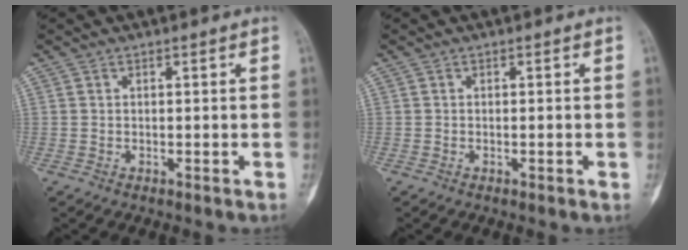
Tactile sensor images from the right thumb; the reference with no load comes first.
{"total": 0.7, "force": [-0.2, 0.2, 0.6], "torque": [-0.010, -0.001, -0.002]}